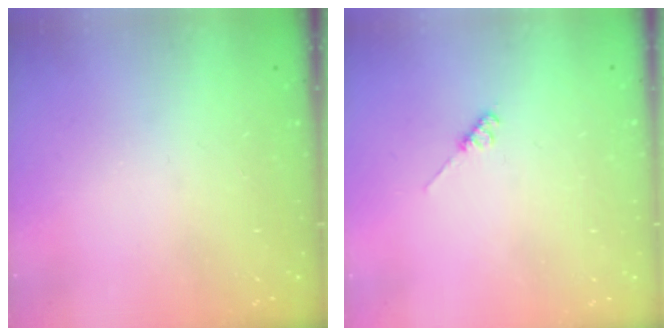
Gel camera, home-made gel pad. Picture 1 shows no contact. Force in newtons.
{"total": 2.6, "press": 2.5, "slide": 0.4}